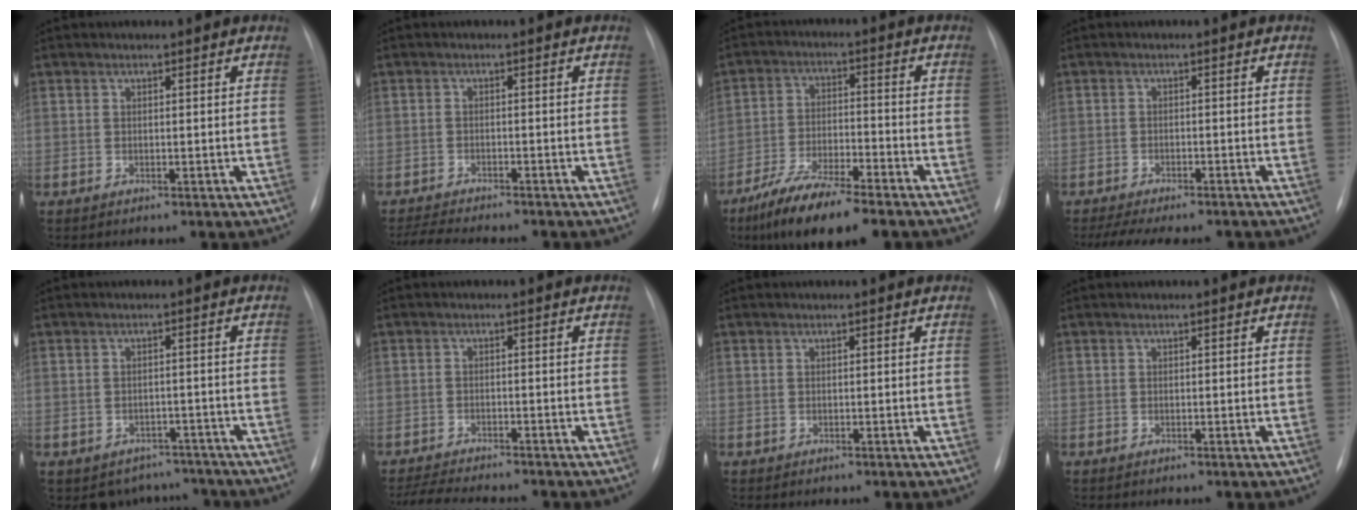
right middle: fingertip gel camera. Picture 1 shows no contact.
{"total": 8.4, "force": [-7.6, 0.9, 3.5], "torque": [-0.053, -0.011, -0.113]}
{"total": 11.8, "force": [-8.7, 1.9, 7.7], "torque": [-0.141, -0.024, -0.154]}
{"total": 10.9, "force": [-9.2, 3.2, 4.8], "torque": [-0.076, -0.001, -0.124]}
{"total": 5.9, "force": [-4.9, 3.3, 0.2], "torque": [0.015, 0.022, -0.060]}
{"total": 9.3, "force": [-8.5, 1.0, 3.9], "torque": [-0.059, -0.012, -0.127]}
{"total": 0.0}
{"total": 0.0}